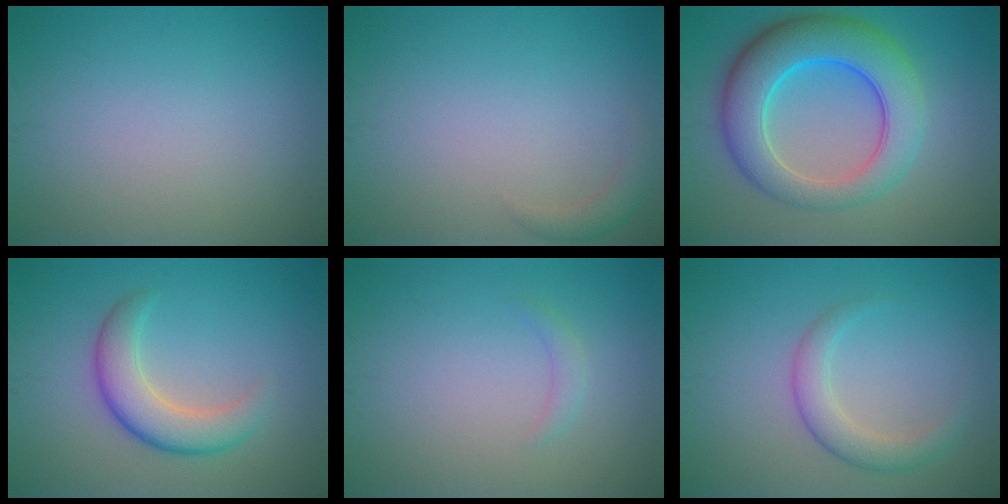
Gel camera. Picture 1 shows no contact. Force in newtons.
{"total": 1.5, "press": 1.5, "slide": 0.1}
{"total": 8.9, "press": 8.9, "slide": 0.1}
{"total": 4.5, "press": 4.5, "slide": 0.3}
{"total": 1.0, "press": 1.0, "slide": 0.1}
{"total": 2.8, "press": 2.8, "slide": 0.1}